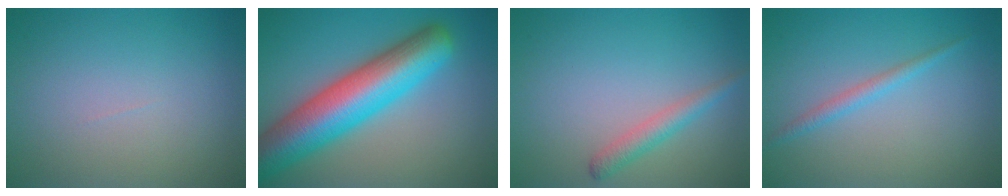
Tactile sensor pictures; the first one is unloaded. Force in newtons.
{"total": 10.8, "press": 10.8, "slide": 0.4}
{"total": 2.0, "press": 2.0, "slide": 0.1}
{"total": 1.5, "press": 1.5, "slide": 0.1}